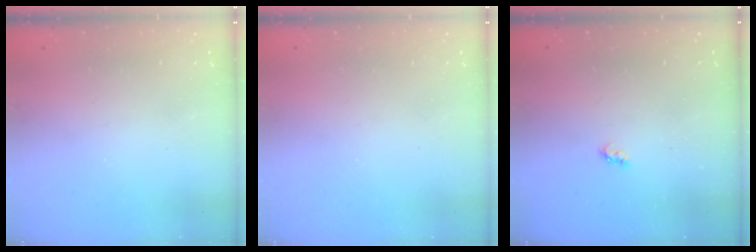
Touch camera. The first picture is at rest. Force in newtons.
{"total": 0.0}
{"total": 2.6, "press": 2.6, "slide": 0.4}